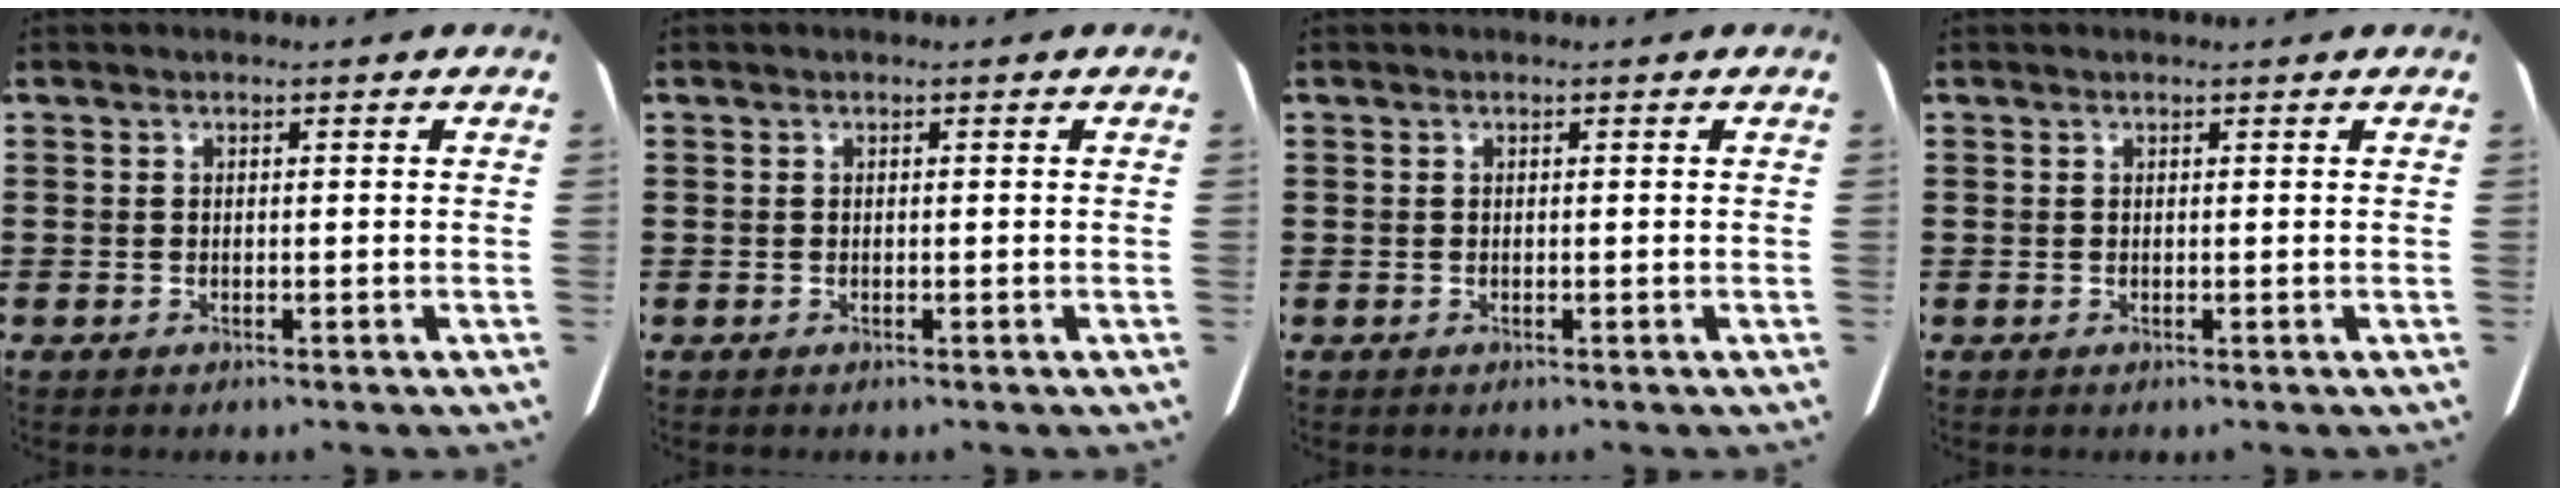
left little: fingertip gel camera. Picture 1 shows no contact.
{"total": 0.0}
{"total": 0.0}
{"total": 0.0}